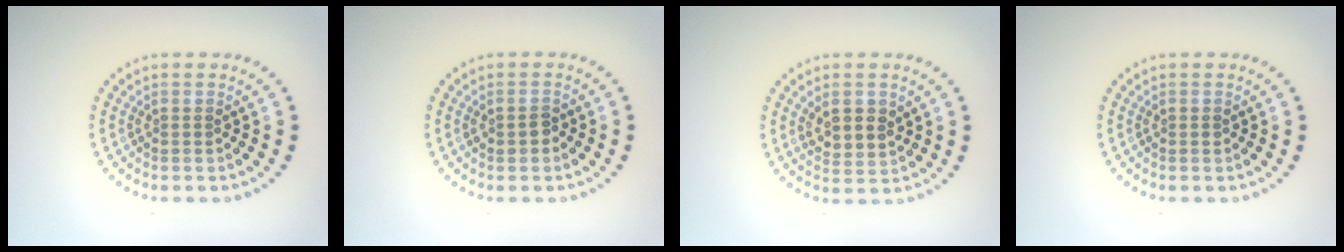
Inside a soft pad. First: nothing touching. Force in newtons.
{"total": 1.1, "press": 1.1, "slide": 0.1}
{"total": 3.0, "press": 2.9, "slide": 0.9}
{"total": 0.6, "press": 0.6, "slide": 0.0}